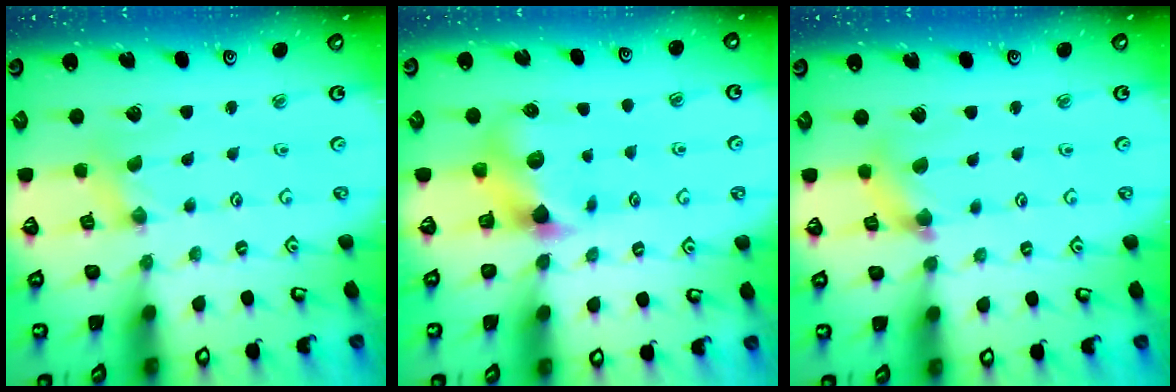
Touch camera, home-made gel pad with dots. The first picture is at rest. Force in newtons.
{"total": 6.3, "press": 6.3, "slide": 0.6}
{"total": 4.9, "press": 4.8, "slide": 0.3}